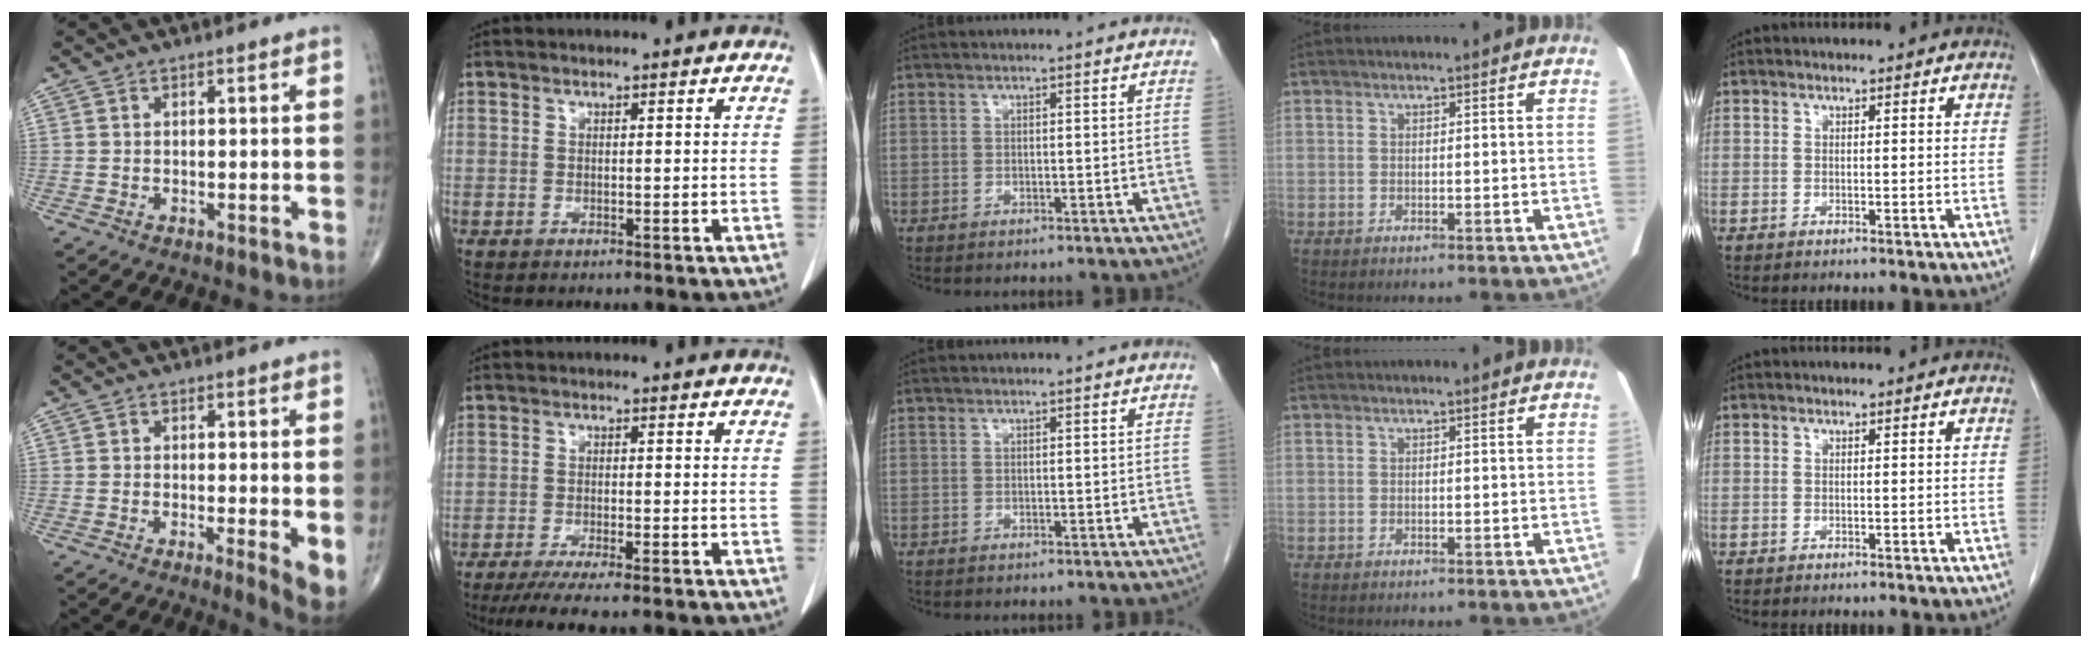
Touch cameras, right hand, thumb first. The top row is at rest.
{"thumb": {"total": 3.9, "force": [-0.3, 0.8, 3.8], "torque": [-0.057, -0.013, -0.010]}, "index": {"total": 10.6, "force": [-9.1, 0.7, 5.4], "torque": [-0.067, -0.020, -0.136]}}